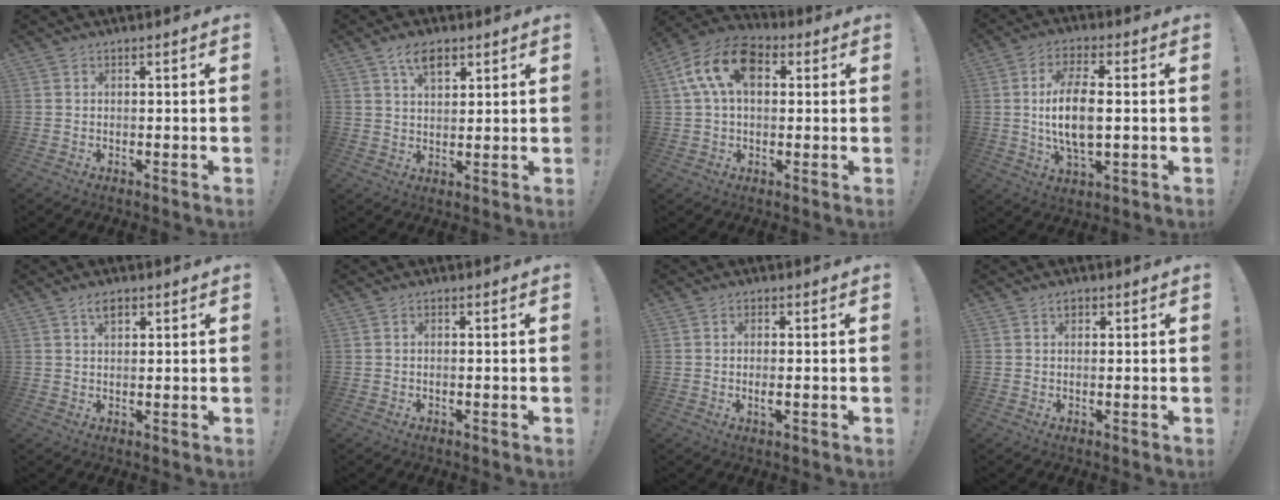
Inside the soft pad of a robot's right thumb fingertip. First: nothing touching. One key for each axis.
{"total": 7.2, "fx": 4.1, "fy": 3.7, "fz": 4.6, "tx": -0.073, "ty": -0.012, "tz": 0.074}
{"total": 14.9, "fx": 4.4, "fy": 9.2, "fz": 10.9, "tx": -0.214, "ty": 0.004, "tz": 0.080}
{"total": 12.7, "fx": 0.3, "fy": 5.7, "fz": 11.4, "tx": -0.219, "ty": -0.007, "tz": -0.001}
{"total": 3.9, "fx": 2.2, "fy": 2.0, "fz": 2.6, "tx": -0.038, "ty": -0.006, "tz": 0.035}
{"total": 0.6, "fx": -0.2, "fy": 0.2, "fz": 0.5, "tx": -0.008, "ty": -0.001, "tz": -0.004}
{"total": 2.4, "fx": -0.3, "fy": 0.8, "fz": 2.3, "tx": -0.035, "ty": 0.001, "tz": -0.005}
{"total": 1.8, "fx": 0.9, "fy": 1.1, "fz": 1.1, "tx": -0.013, "ty": 0.000, "tz": 0.013}